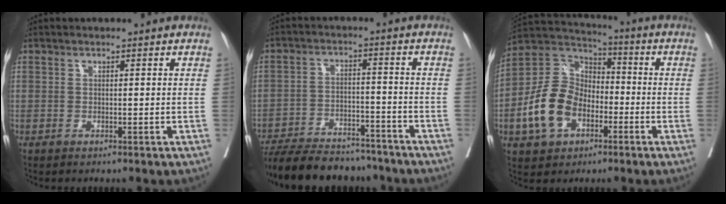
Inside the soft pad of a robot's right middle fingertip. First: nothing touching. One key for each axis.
{"total": 16.4, "fx": -14.7, "fy": 4.4, "fz": 5.7, "tx": -0.111, "ty": -0.006, "tz": -0.218}
{"total": 12.5, "fx": -4.3, "fy": 8.8, "fz": 7.8, "tx": -0.177, "ty": 0.023, "tz": -0.077}